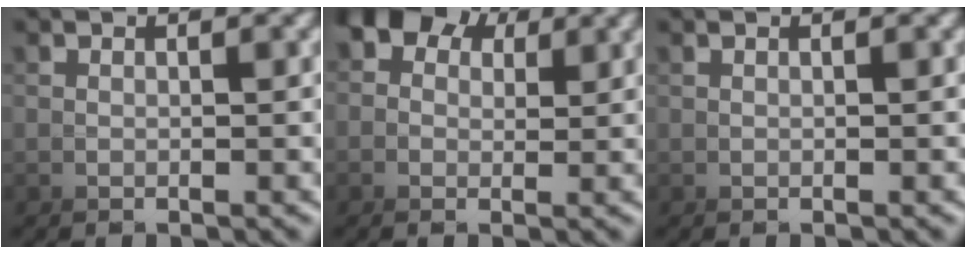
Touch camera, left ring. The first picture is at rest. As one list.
[{"total": 6.2, "force": [2.1, 5.5, 2.1], "torque": [-0.022, 0.012, 0.011]}, {"total": 0.0}]